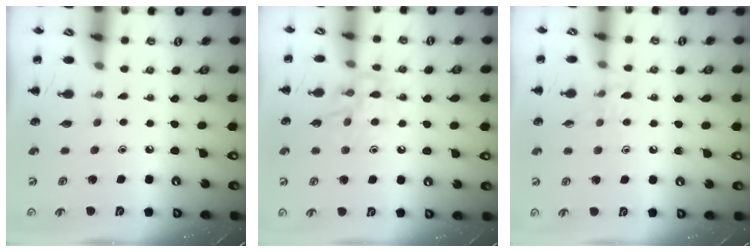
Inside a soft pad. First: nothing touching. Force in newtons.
{"total": 10.6, "press": 10.6, "slide": 0.6}
{"total": 7.9, "press": 7.8, "slide": 1.6}